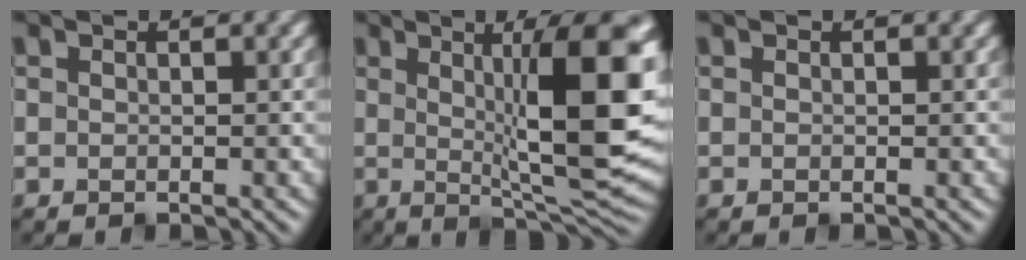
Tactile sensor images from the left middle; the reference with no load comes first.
{"total": 13.0, "force": [2.0, 2.8, 12.5], "torque": [-0.162, -0.008, 0.036]}
{"total": 0.0}